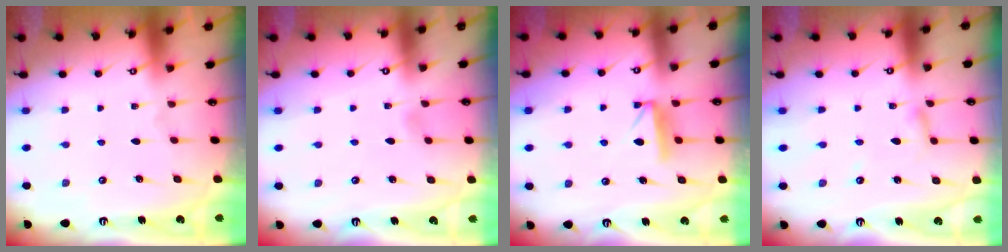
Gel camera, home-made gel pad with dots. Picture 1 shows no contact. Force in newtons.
{"total": 3.1, "press": 3.1, "slide": 0.3}
{"total": 8.0, "press": 8.0, "slide": 0.6}
{"total": 2.7, "press": 2.7, "slide": 0.1}